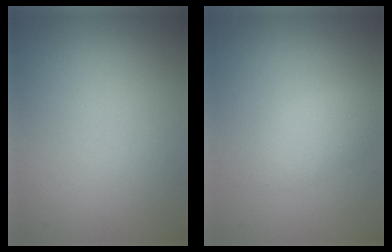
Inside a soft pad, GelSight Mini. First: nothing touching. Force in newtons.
{"total": 2.4, "press": 2.4, "slide": 0.1}